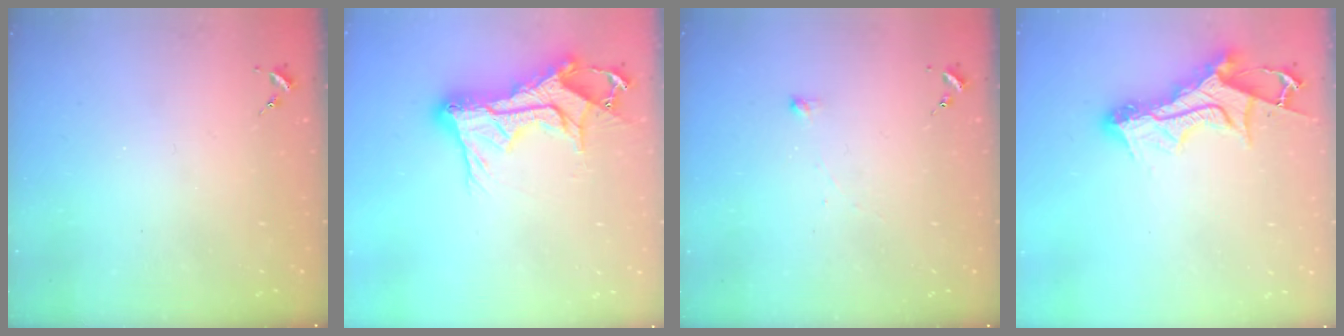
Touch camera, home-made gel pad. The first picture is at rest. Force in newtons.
{"total": 20.1, "press": 20.1, "slide": 1.1}
{"total": 2.6, "press": 2.6, "slide": 0.1}
{"total": 13.9, "press": 13.8, "slide": 1.2}